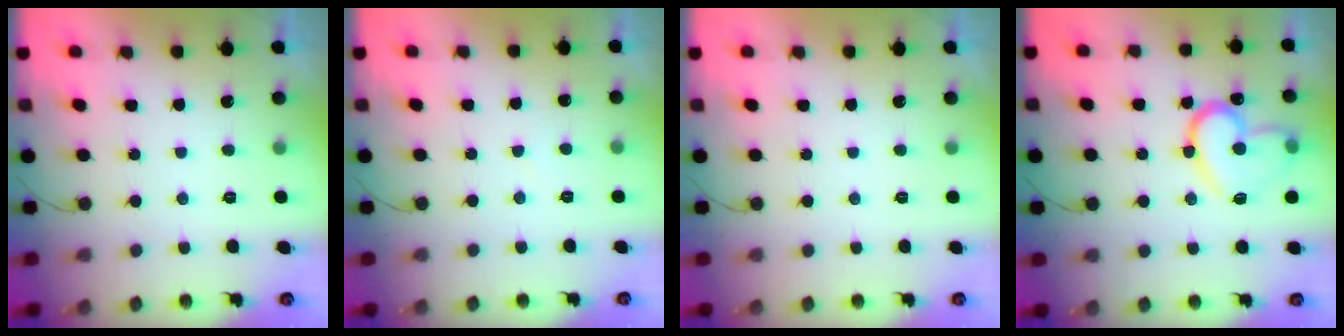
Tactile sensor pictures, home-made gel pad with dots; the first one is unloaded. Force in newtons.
{"total": 2.9, "press": 2.9, "slide": 0.2}
{"total": 0.0}
{"total": 15.2, "press": 15.2, "slide": 0.8}